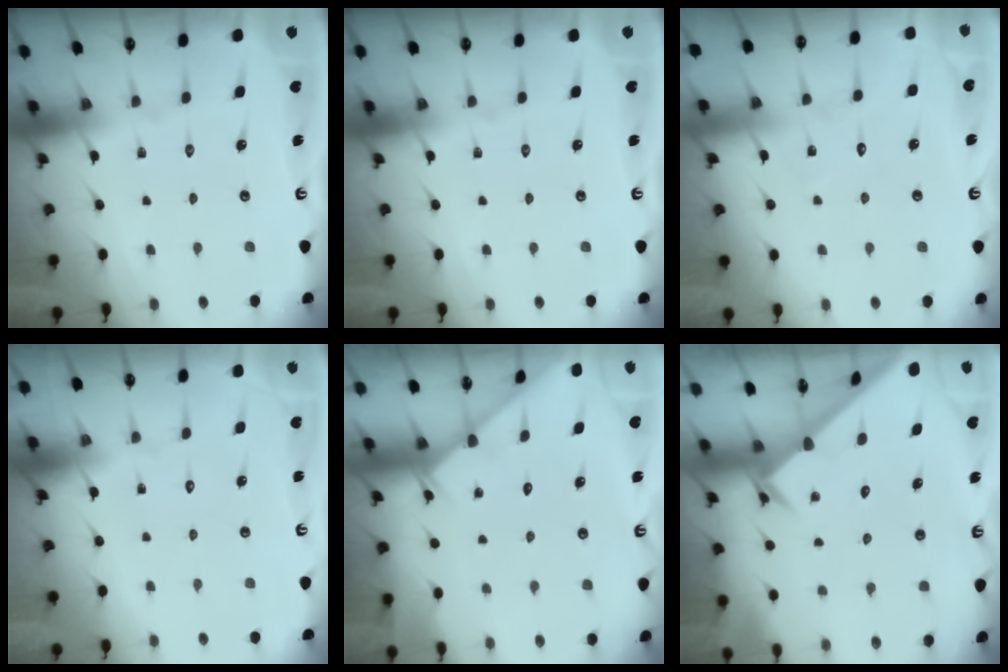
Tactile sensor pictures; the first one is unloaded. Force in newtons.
{"total": 0.0}
{"total": 5.7, "press": 5.7, "slide": 0.6}
{"total": 1.6, "press": 1.6, "slide": 0.1}
{"total": 2.6, "press": 2.6, "slide": 0.3}
{"total": 2.6, "press": 2.6, "slide": 0.2}